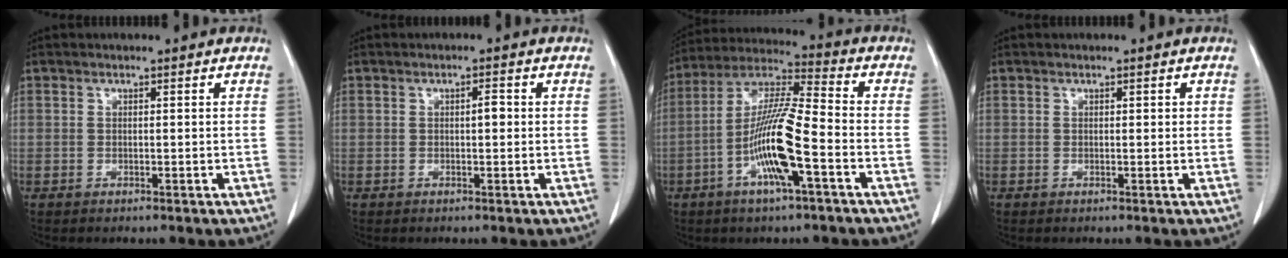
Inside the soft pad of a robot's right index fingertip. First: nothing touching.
{"total": 1.5, "force": [0.1, 0.4, 1.4], "torque": [-0.024, 0.003, 0.003]}
{"total": 13.4, "force": [-4.3, 1.2, 12.6], "torque": [-0.249, 0.001, -0.084]}
{"total": 0.7, "force": [0.2, 0.3, 0.5], "torque": [-0.005, 0.003, 0.004]}